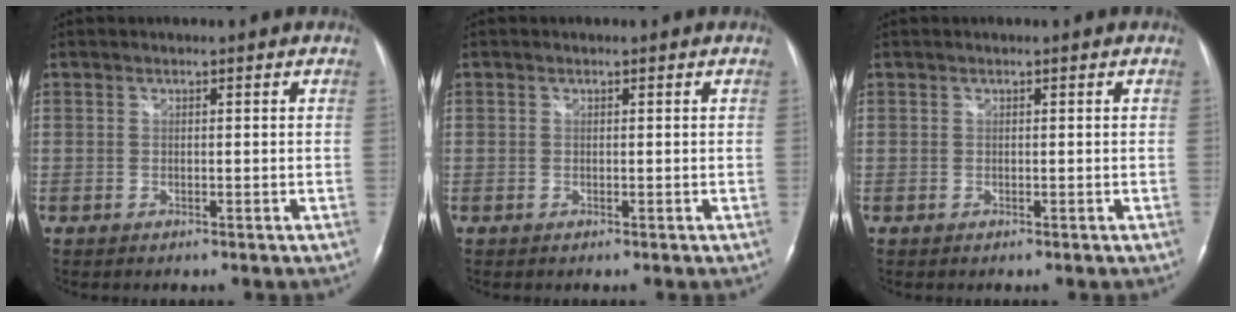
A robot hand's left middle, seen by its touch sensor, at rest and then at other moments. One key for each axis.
{"total": 0.0}
{"total": 0.0}